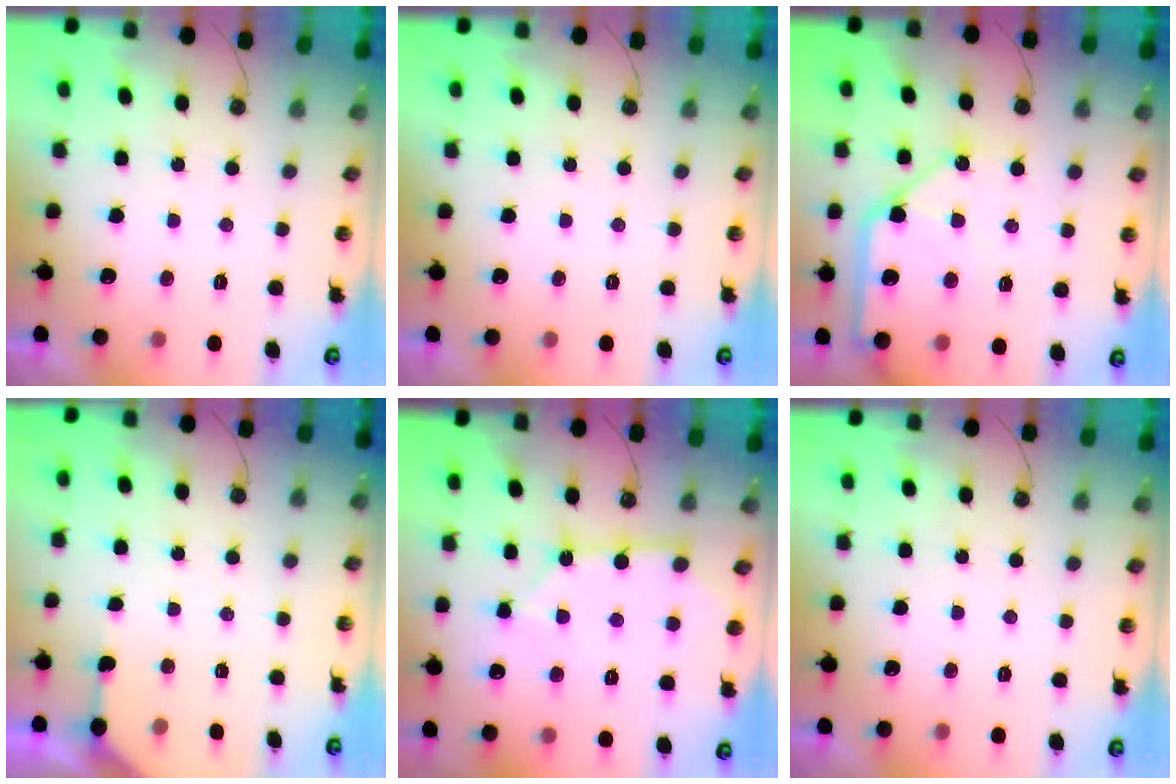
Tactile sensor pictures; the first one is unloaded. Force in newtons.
{"total": 0.0}
{"total": 12.9, "press": 12.8, "slide": 1.6}
{"total": 2.7, "press": 2.7, "slide": 0.4}
{"total": 8.7, "press": 8.6, "slide": 0.7}
{"total": 0.0}